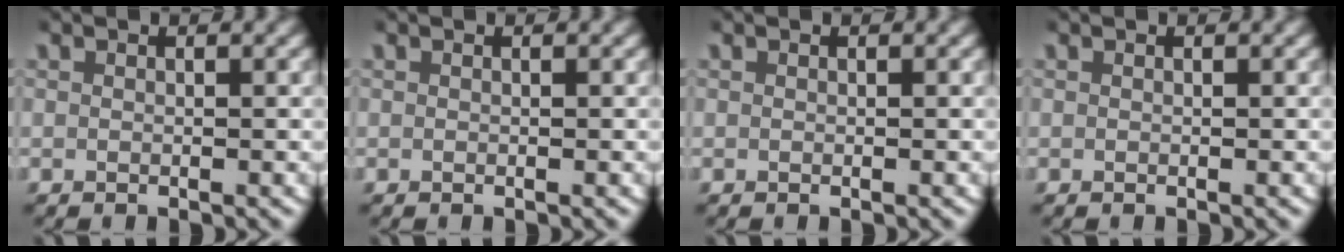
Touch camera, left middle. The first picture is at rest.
{"total": 0.0}
{"total": 0.0}
{"total": 0.0}